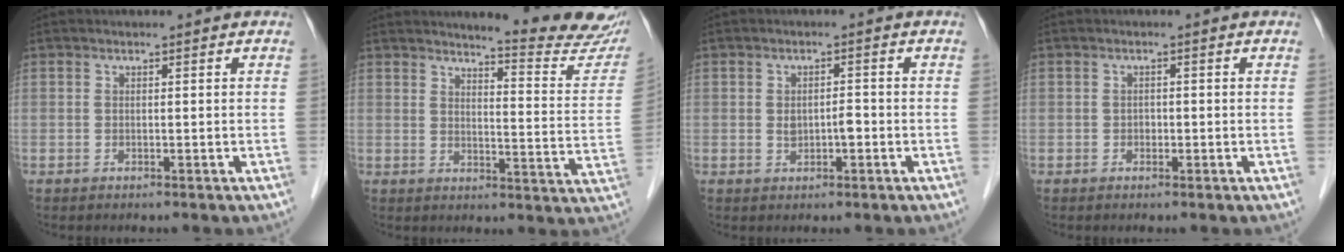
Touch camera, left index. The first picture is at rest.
{"total": 14.4, "force": [13.6, -0.1, 4.5], "torque": [-0.052, -0.087, 0.148]}
{"total": 2.4, "force": [-0.5, 1.2, 2.0], "torque": [-0.036, 0.005, -0.003]}
{"total": 0.9, "force": [-0.3, 0.7, 0.4], "torque": [-0.004, 0.002, -0.008]}